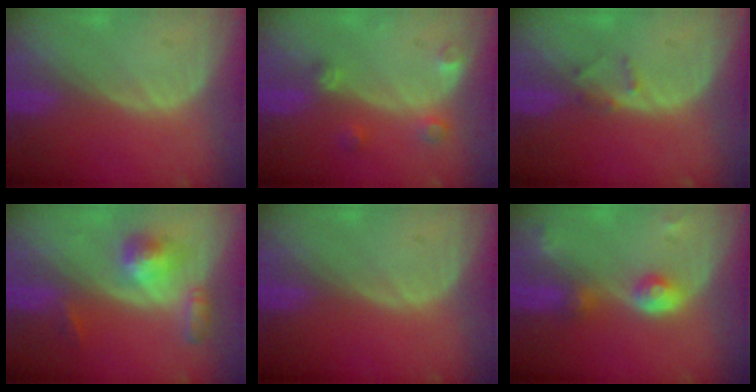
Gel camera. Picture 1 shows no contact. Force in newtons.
{"total": 2.7, "press": 2.7, "slide": 0.3}
{"total": 1.3, "press": 1.1, "slide": 0.8}
{"total": 5.6, "press": 5.1, "slide": 2.3}
{"total": 0.0}
{"total": 4.2, "press": 4.0, "slide": 1.4}